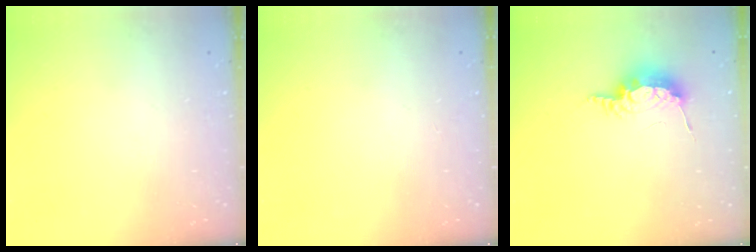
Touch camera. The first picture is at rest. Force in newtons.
{"total": 0.0}
{"total": 8.3, "press": 8.3, "slide": 0.2}